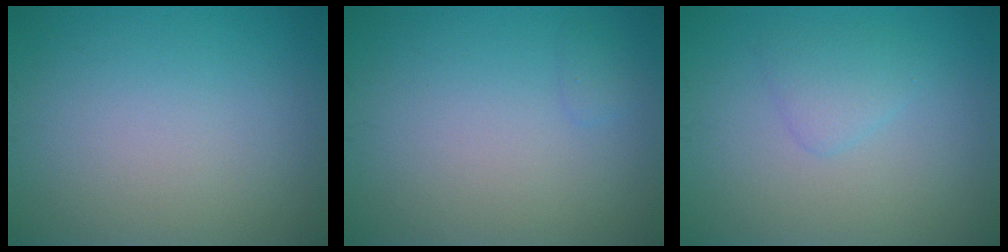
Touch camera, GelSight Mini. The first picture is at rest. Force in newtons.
{"total": 0.6, "press": 0.6, "slide": 0.1}
{"total": 1.8, "press": 1.8, "slide": 0.1}